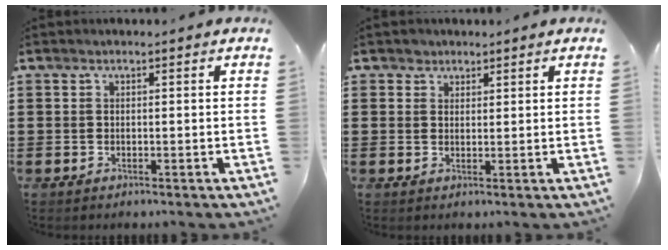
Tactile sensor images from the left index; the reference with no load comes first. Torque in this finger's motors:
{"motor_torque": [-0.02, -0.01, -0.03, -0.02]}